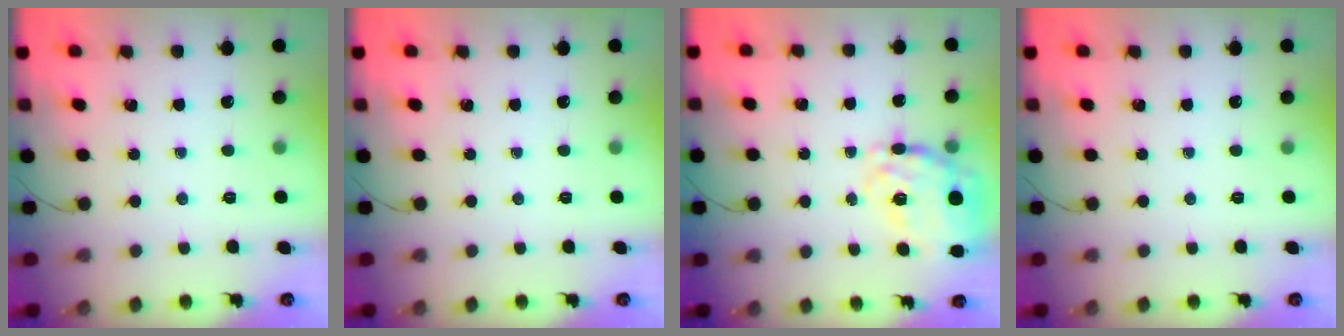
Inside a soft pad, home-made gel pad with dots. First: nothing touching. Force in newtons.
{"total": 0.0}
{"total": 25.8, "press": 25.5, "slide": 4.3}
{"total": 0.0}